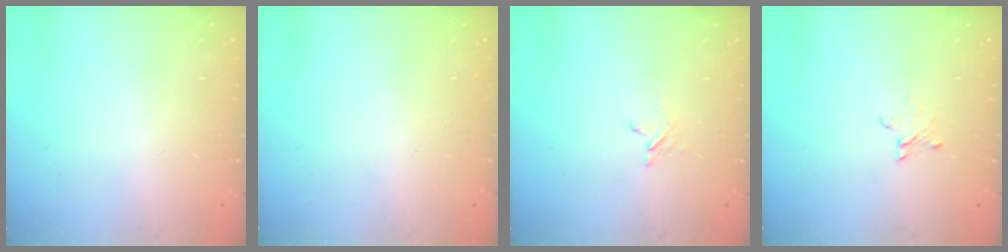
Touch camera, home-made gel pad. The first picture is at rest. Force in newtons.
{"total": 0.0}
{"total": 2.8, "press": 2.8, "slide": 0.3}
{"total": 3.0, "press": 3.0, "slide": 0.3}